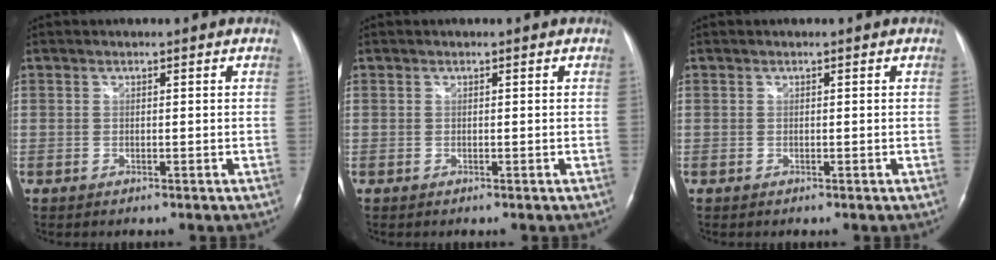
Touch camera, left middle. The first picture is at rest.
{"total": 0.0}
{"total": 0.0}